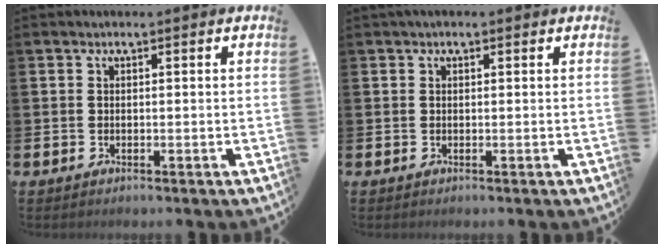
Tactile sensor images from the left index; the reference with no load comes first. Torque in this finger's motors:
{"motor_torque": [0.74, -1.40, 1.05, 0.21]}